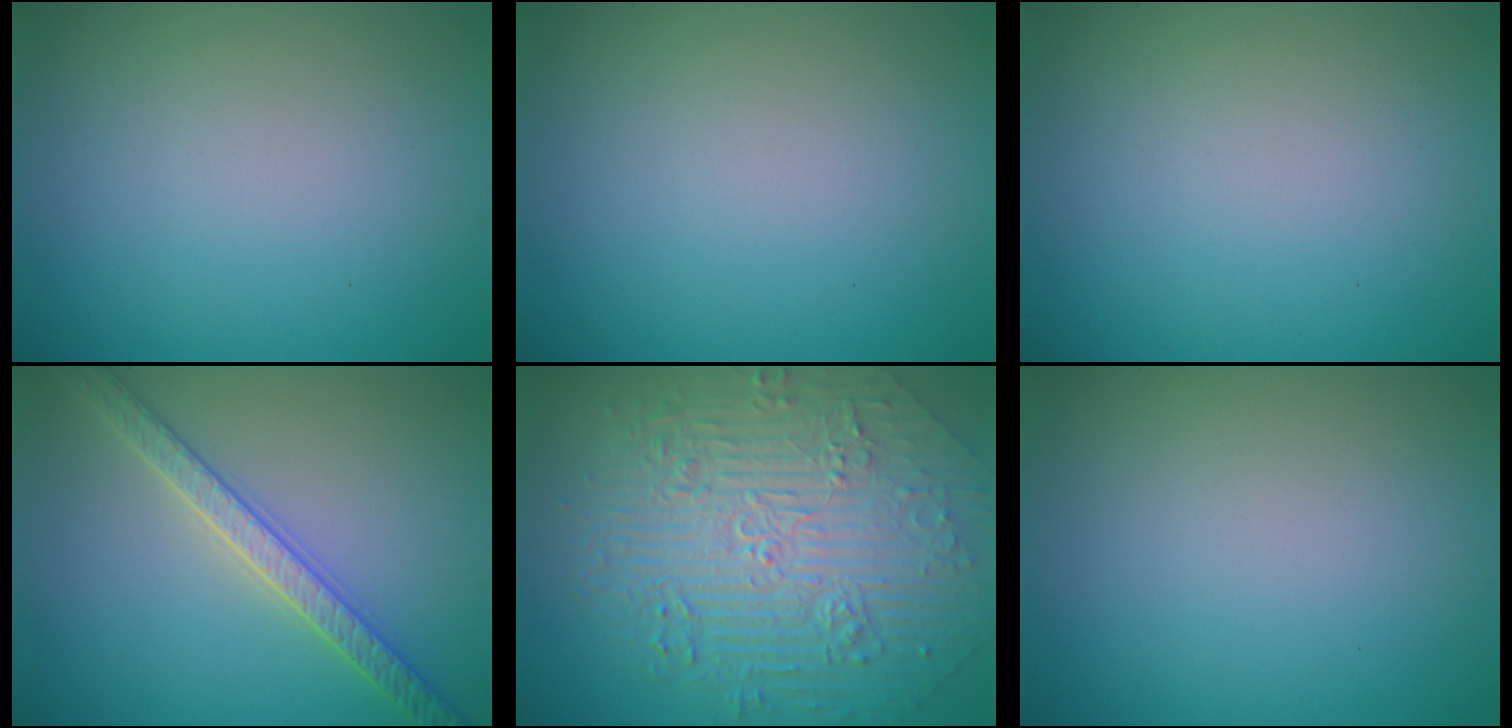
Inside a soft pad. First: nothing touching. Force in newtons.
{"total": 0.0}
{"total": 0.0}
{"total": 3.4, "press": 3.4, "slide": 0.6}
{"total": 10.9, "press": 7.3, "slide": 8.1}
{"total": 0.0}